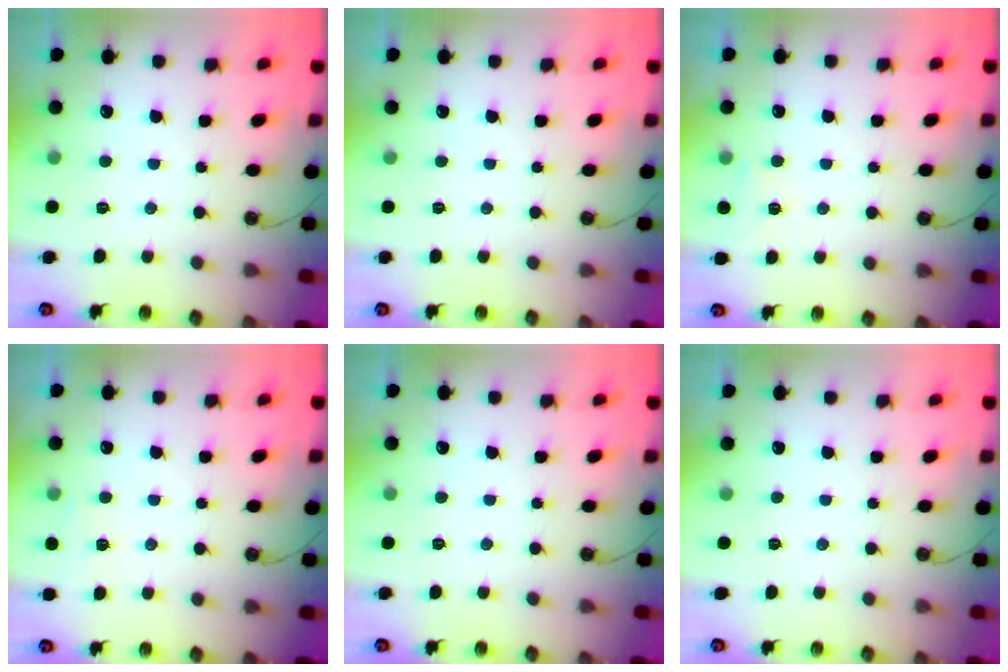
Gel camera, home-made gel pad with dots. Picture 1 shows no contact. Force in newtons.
{"total": 0.0}
{"total": 4.5, "press": 4.4, "slide": 0.8}
{"total": 3.6, "press": 2.5, "slide": 2.6}
{"total": 0.0}
{"total": 1.3, "press": 0.5, "slide": 1.2}